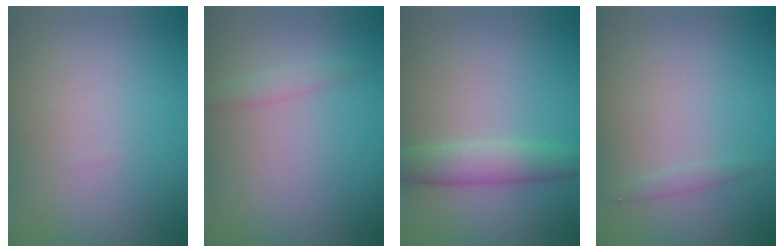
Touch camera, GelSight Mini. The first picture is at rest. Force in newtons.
{"total": 1.2, "press": 1.2, "slide": 0.1}
{"total": 3.3, "press": 3.3, "slide": 0.1}
{"total": 0.7, "press": 0.7, "slide": 0.0}